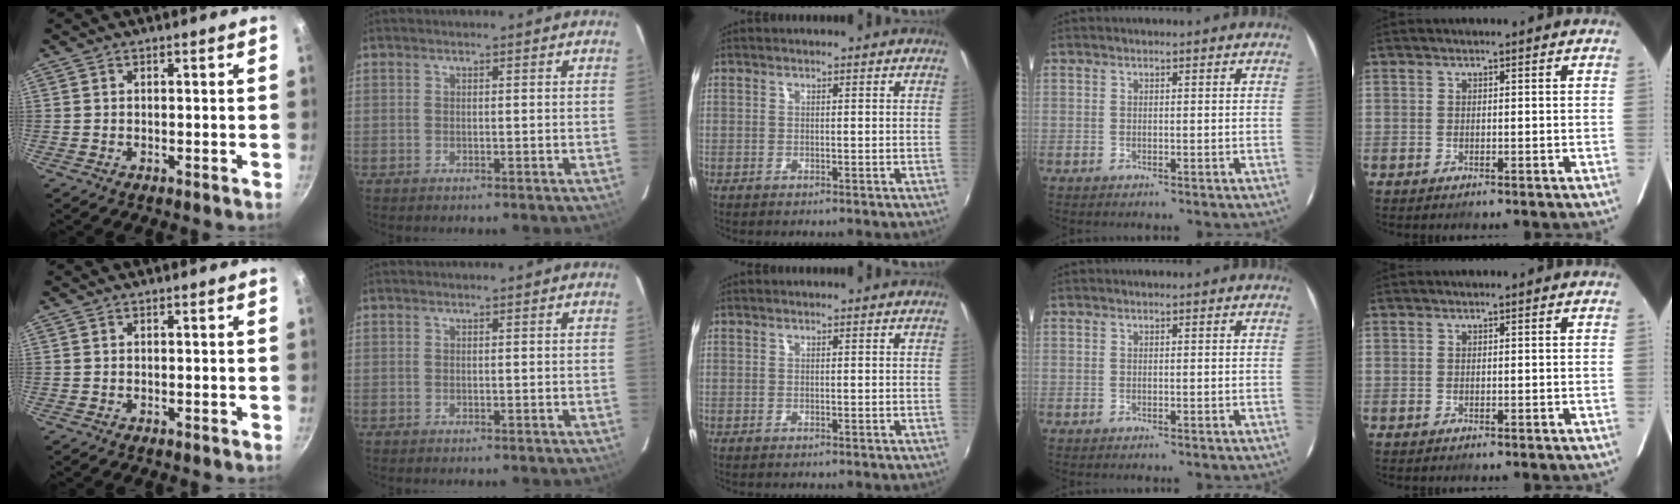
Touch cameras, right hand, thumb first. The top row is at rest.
{}